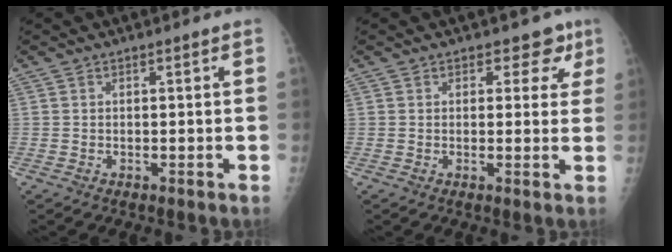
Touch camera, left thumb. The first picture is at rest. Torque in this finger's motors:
{"motor_torque": [-0.46, -0.15, -0.16, 0.08, -0.01]}